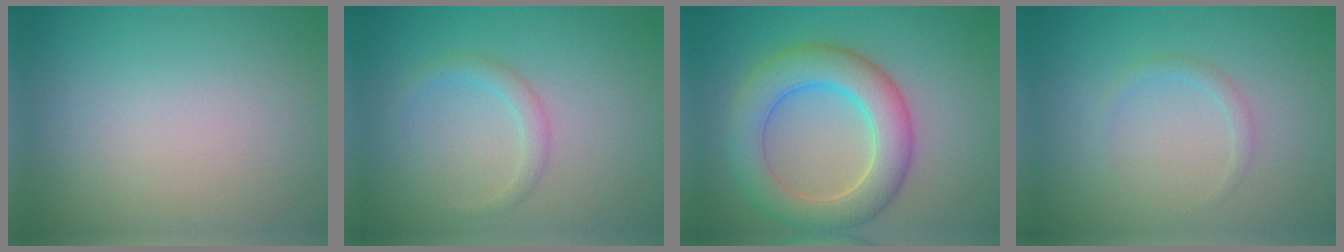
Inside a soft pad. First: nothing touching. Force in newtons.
{"total": 1.5, "press": 1.5, "slide": 0.1}
{"total": 6.6, "press": 6.6, "slide": 0.2}
{"total": 1.0, "press": 1.0, "slide": 0.0}